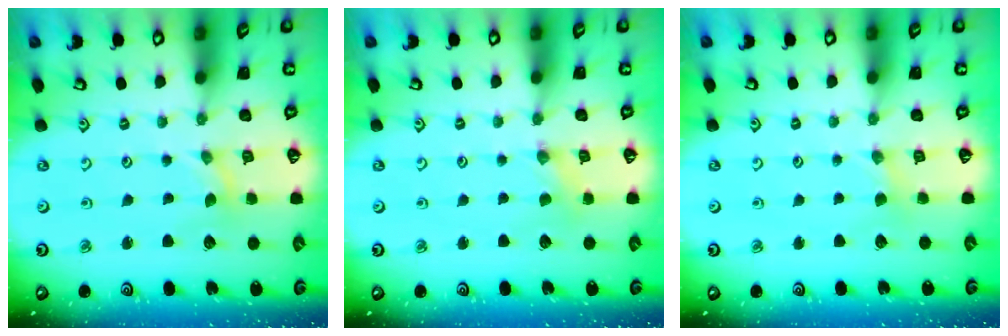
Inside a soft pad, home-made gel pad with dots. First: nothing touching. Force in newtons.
{"total": 0.9, "press": 0.9, "slide": 0.1}
{"total": 1.6, "press": 1.5, "slide": 0.3}